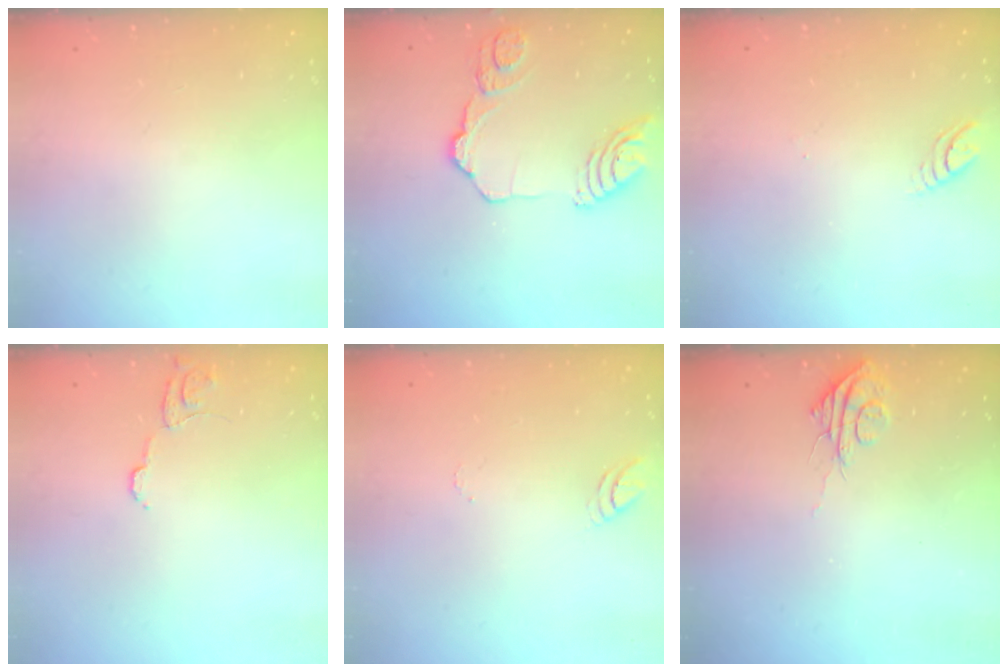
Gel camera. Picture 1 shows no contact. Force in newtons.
{"total": 13.7, "press": 13.6, "slide": 1.5}
{"total": 3.9, "press": 3.9, "slide": 0.3}
{"total": 7.7, "press": 7.7, "slide": 0.4}
{"total": 3.4, "press": 3.4, "slide": 0.3}
{"total": 5.5, "press": 5.5, "slide": 0.4}